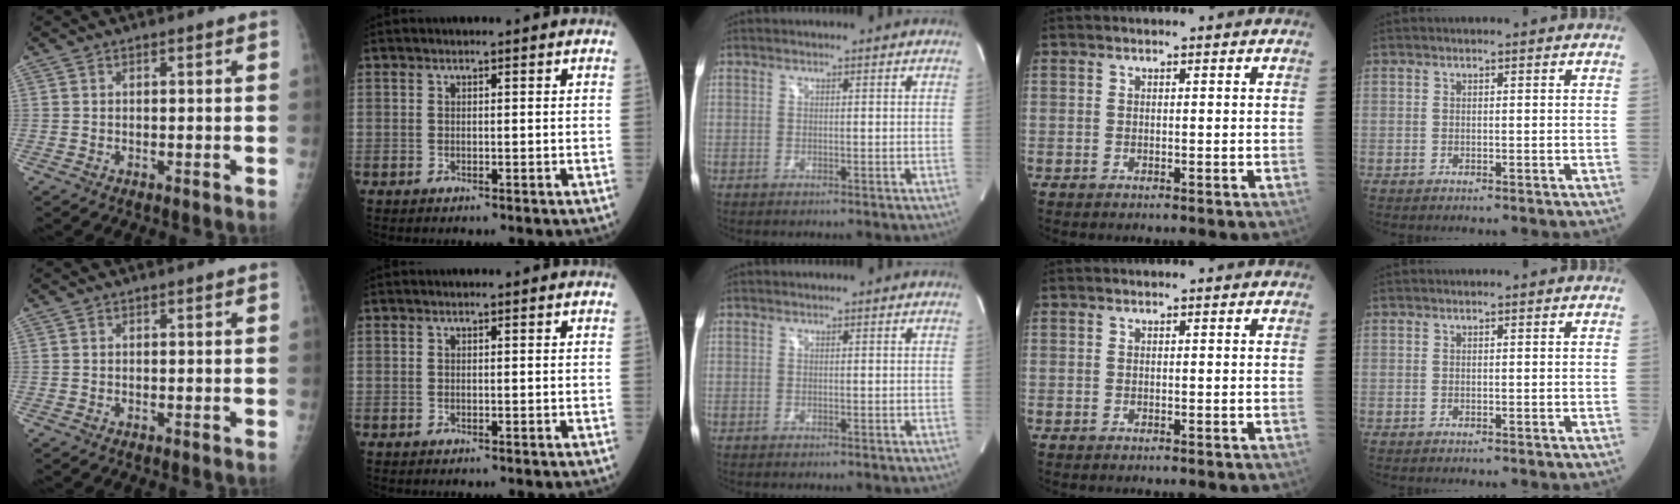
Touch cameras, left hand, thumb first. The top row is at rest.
{}